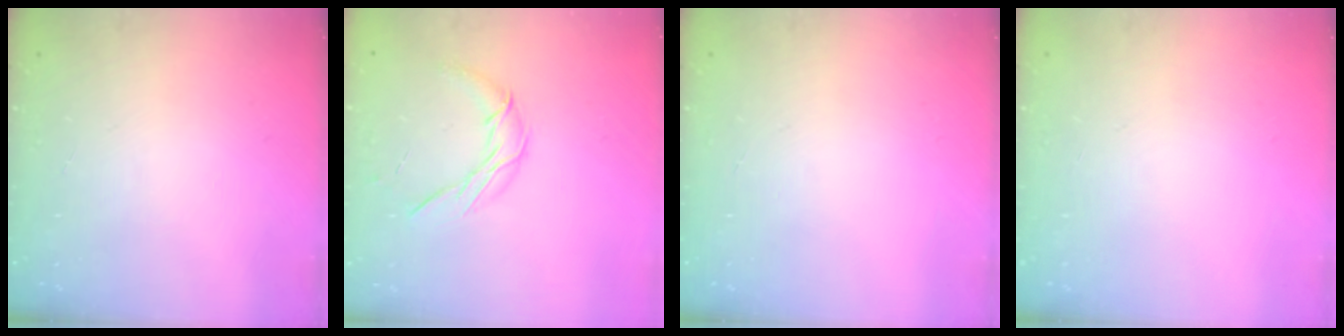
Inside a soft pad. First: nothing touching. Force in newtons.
{"total": 7.9, "press": 7.9, "slide": 0.2}
{"total": 0.0}
{"total": 0.0}